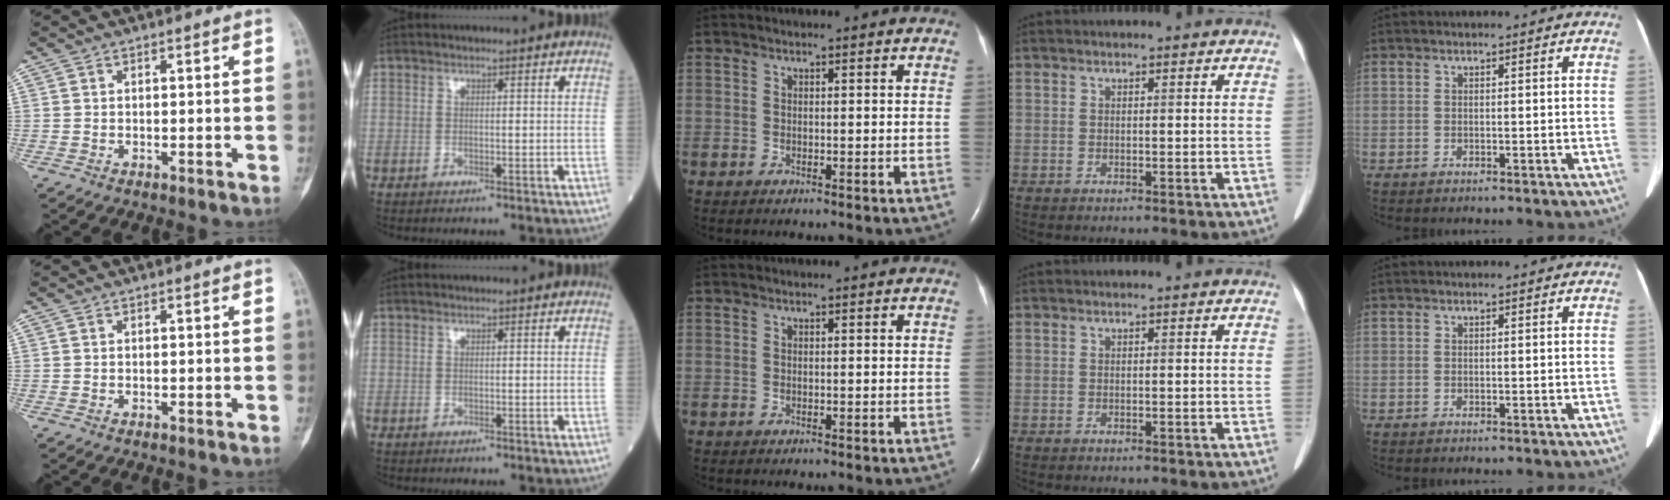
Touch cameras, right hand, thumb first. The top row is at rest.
{}